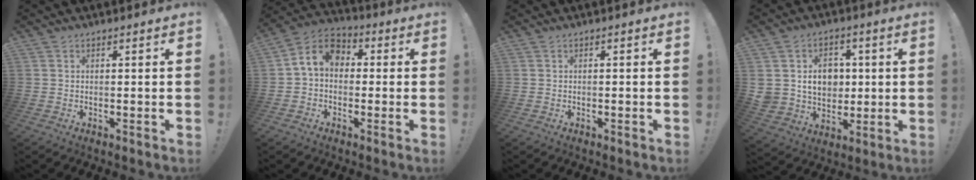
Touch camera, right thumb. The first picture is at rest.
{"total": 8.1, "force": [0.5, 6.1, 5.3], "torque": [-0.096, 0.018, 0.016]}
{"total": 0.0}
{"total": 11.2, "force": [2.2, 9.8, 4.9], "torque": [-0.078, -0.011, 0.051]}